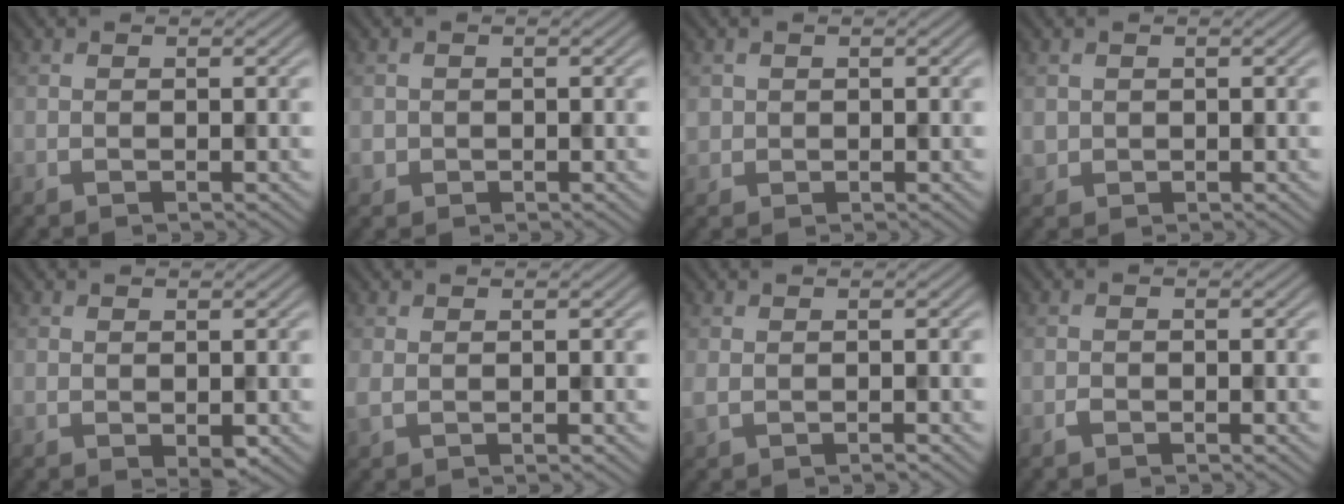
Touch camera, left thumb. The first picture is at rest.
{"total": 1.2, "force": [-0.1, 1.2, 0.0], "torque": [0.003, -0.006, -0.005]}
{"total": 1.5, "force": [0.4, 1.5, 0.0], "torque": [-0.005, -0.005, 0.008]}
{"total": 1.3, "force": [0.4, 1.3, 0.0], "torque": [-0.007, -0.006, 0.009]}
{"total": 1.2, "force": [0.0, 0.7, 1.0], "torque": [-0.018, -0.005, 0.003]}
{"total": 1.3, "force": [0.1, 0.7, 1.1], "torque": [-0.032, -0.005, 0.005]}
{"total": 1.4, "force": [-0.3, 0.8, 1.1], "torque": [-0.031, -0.004, -0.005]}
{"total": 0.6, "force": [-0.5, 0.4, 0.2], "torque": [-0.004, -0.001, -0.010]}